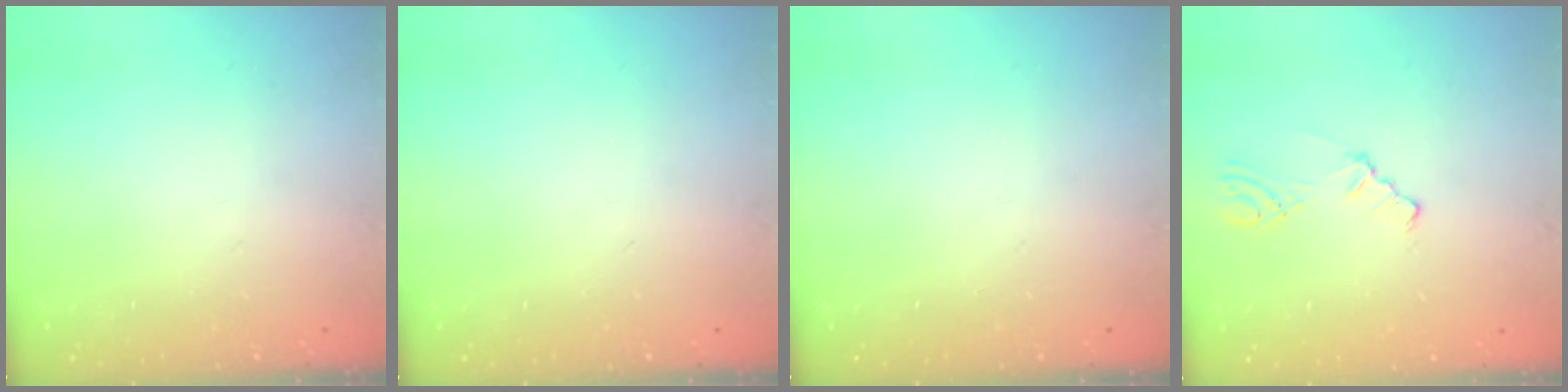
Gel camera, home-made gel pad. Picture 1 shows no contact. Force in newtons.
{"total": 0.0}
{"total": 0.0}
{"total": 2.8, "press": 2.8, "slide": 0.7}